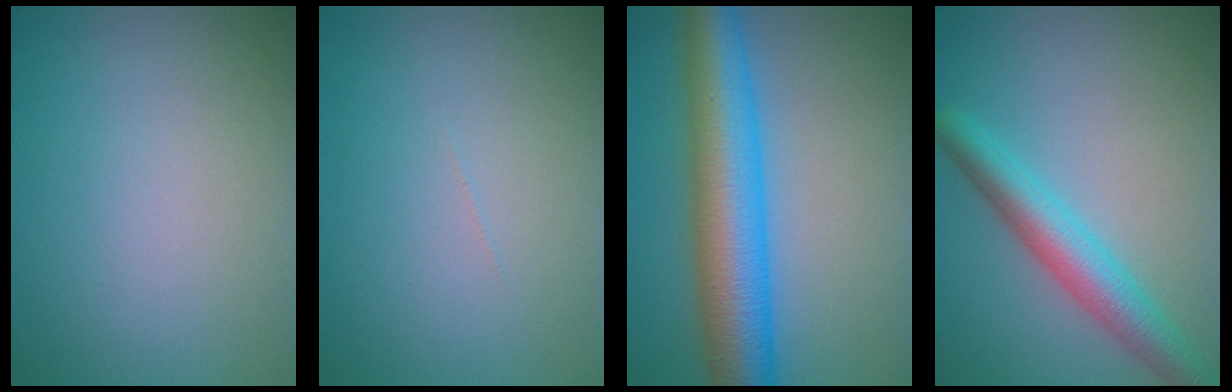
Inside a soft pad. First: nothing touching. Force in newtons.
{"total": 0.0}
{"total": 10.1, "press": 10.1, "slide": 0.1}
{"total": 4.9, "press": 4.9, "slide": 0.2}